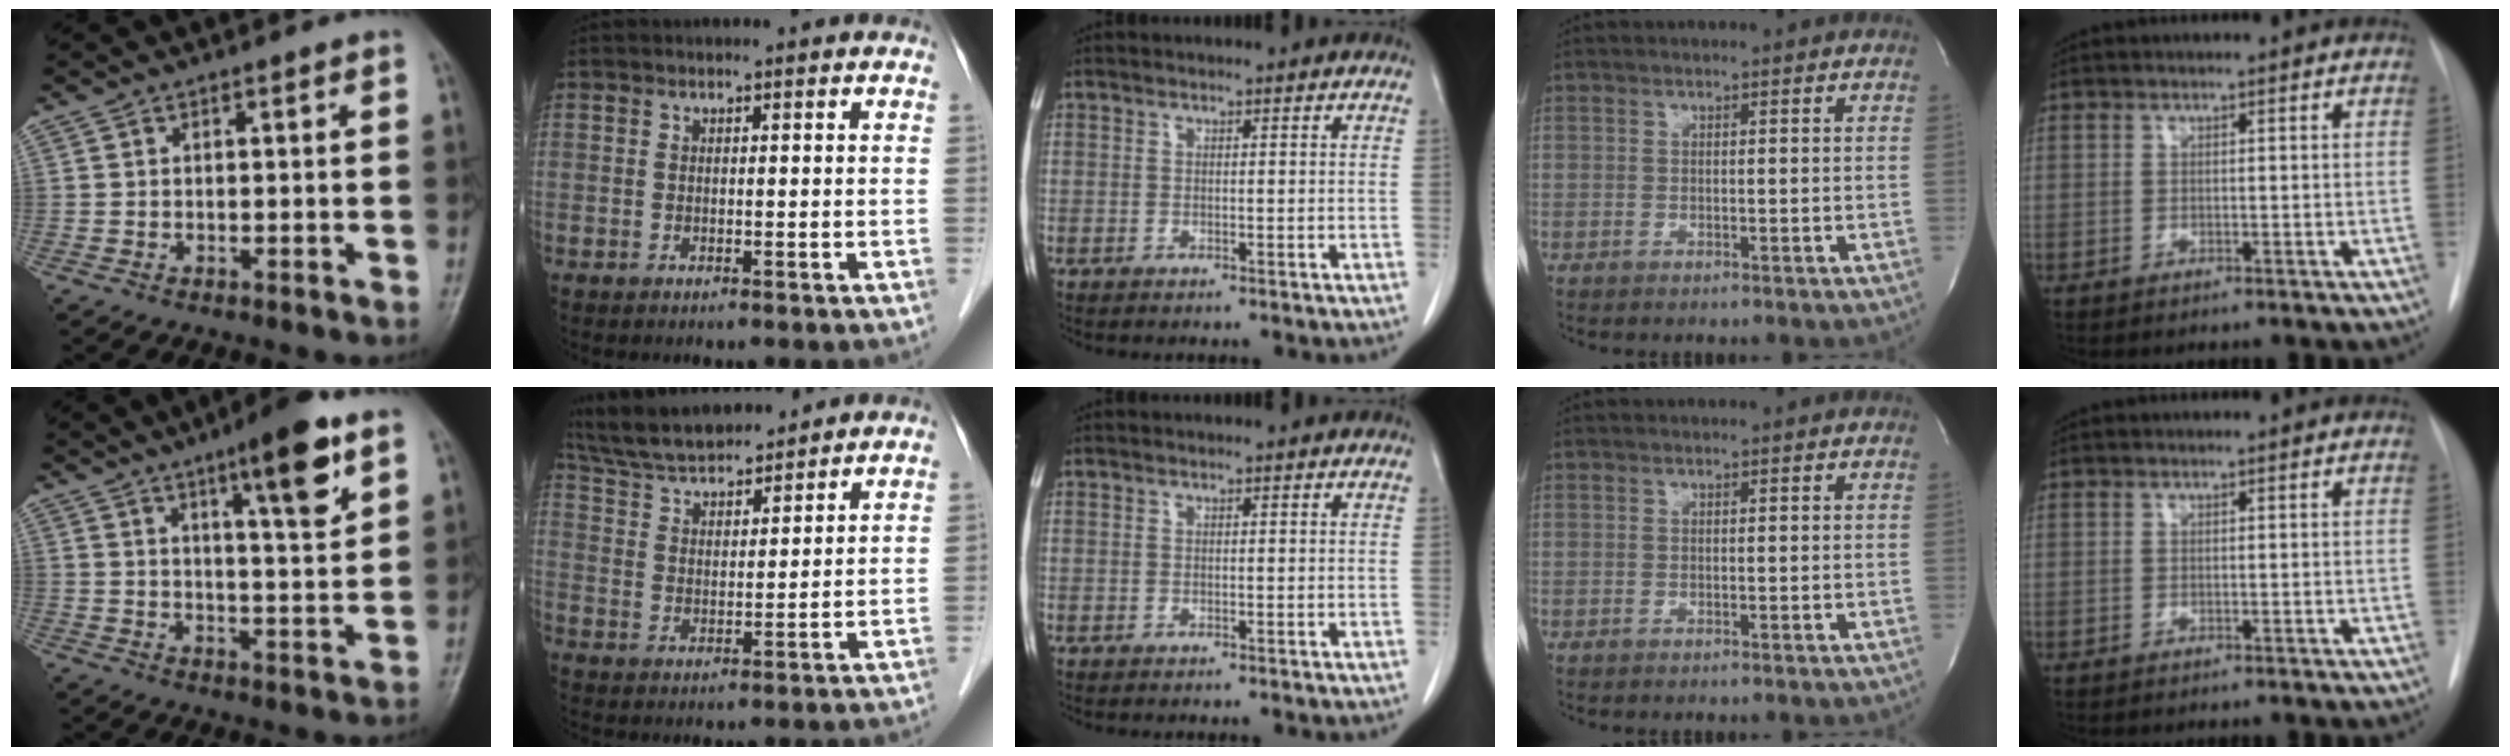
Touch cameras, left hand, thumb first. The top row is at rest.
{"thumb": {"total": 11.8, "force": [6.6, 2.2, 9.5], "torque": [-0.130, -0.036, 0.096]}, "index": {"total": 12.4, "force": [11.4, 2.2, 4.2], "torque": [-0.083, 0.022, 0.210]}}